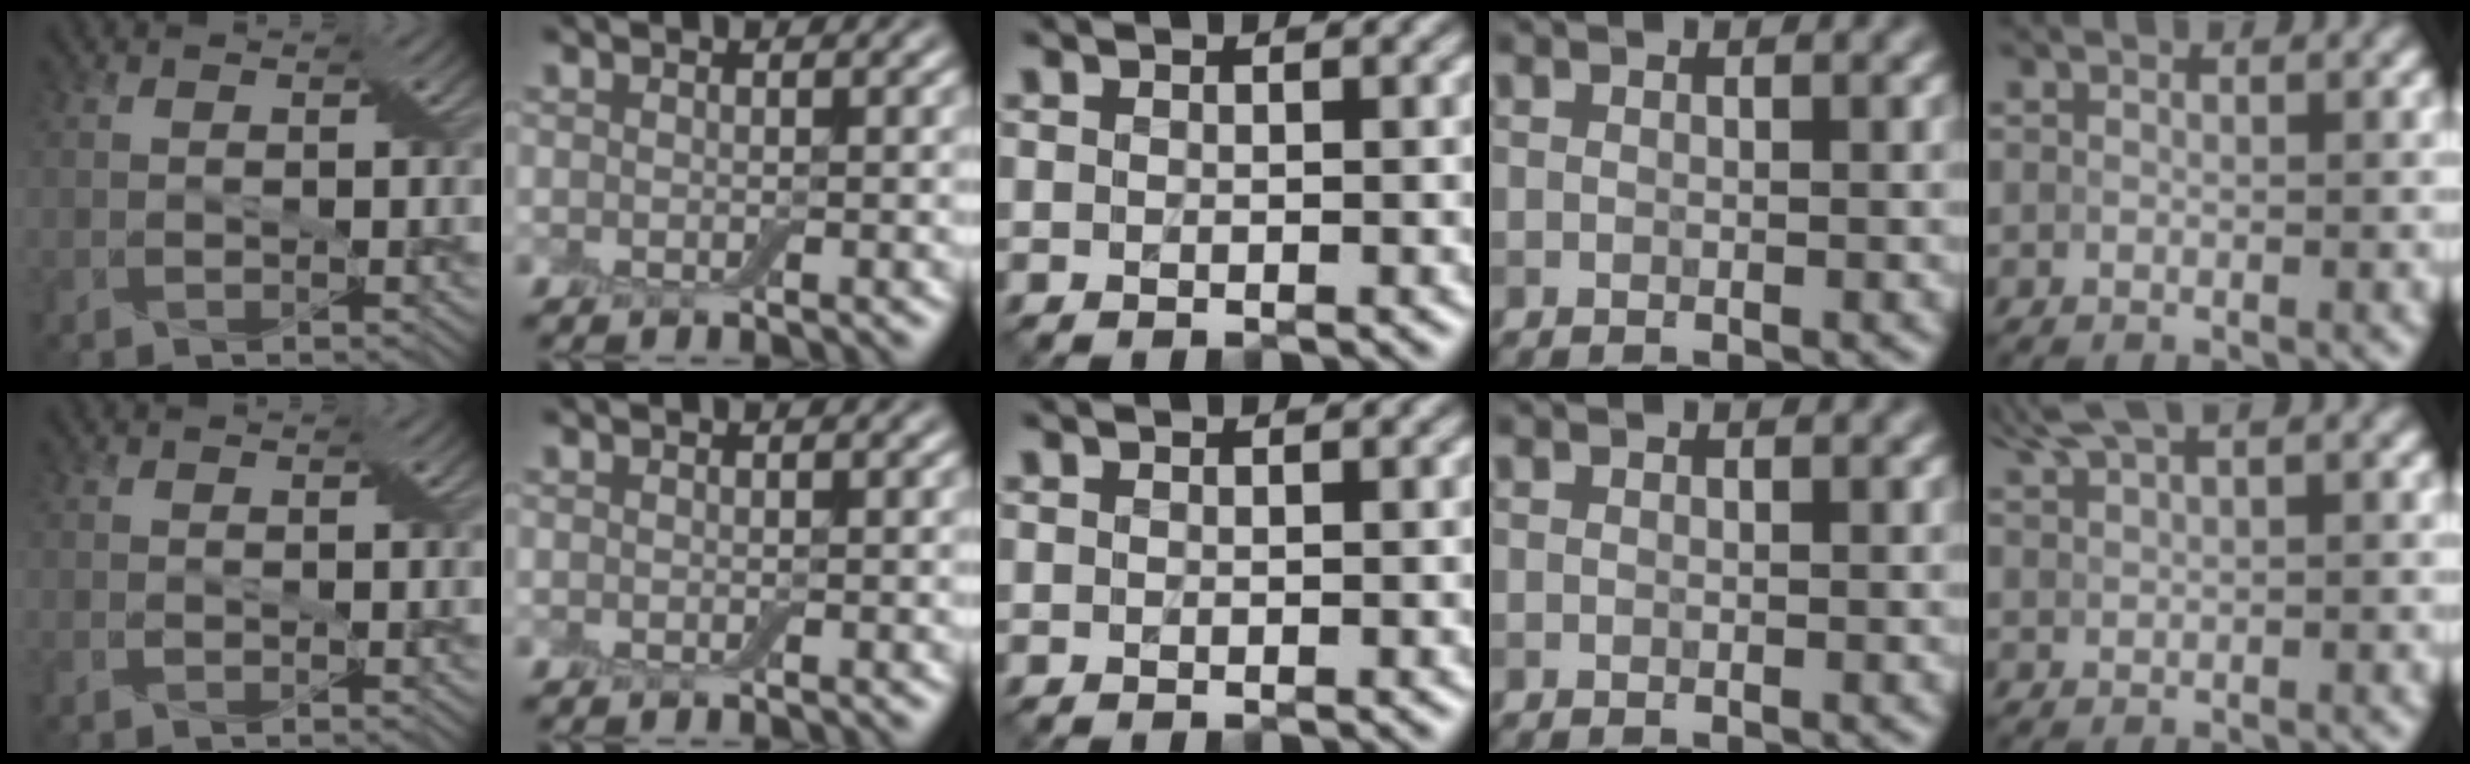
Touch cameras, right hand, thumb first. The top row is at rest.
{"thumb": {"total": 0.6, "force": [-0.2, 0.3, 0.4], "torque": [-0.010, -0.001, -0.003]}, "little": {"total": 3.0, "force": [2.5, 0.2, 1.6], "torque": [-0.037, 0.019, 0.053]}}